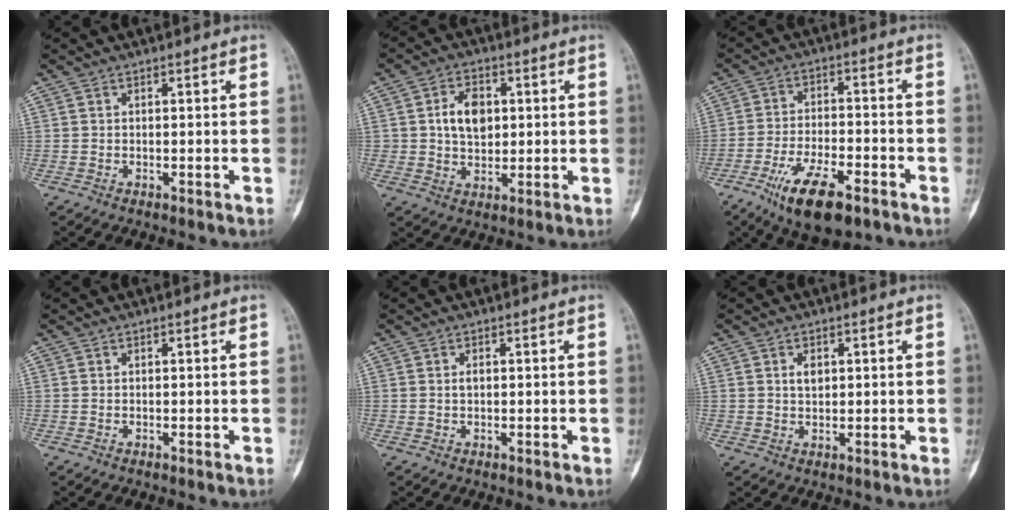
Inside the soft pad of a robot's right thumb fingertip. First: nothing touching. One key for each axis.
{"total": 7.8, "fx": 1.4, "fy": 5.6, "fz": 5.2, "tx": -0.057, "ty": -0.001, "tz": 0.026}
{"total": 13.2, "fx": -7.6, "fy": 4.9, "fz": 9.6, "tx": -0.165, "ty": 0.027, "tz": -0.125}
{"total": 0.0}
{"total": 0.9, "fx": 0.1, "fy": 0.6, "fz": 0.7, "tx": -0.010, "ty": 0.001, "tz": 0.002}
{"total": 2.6, "fx": 0.8, "fy": 1.9, "fz": 1.7, "tx": -0.016, "ty": -0.001, "tz": 0.013}